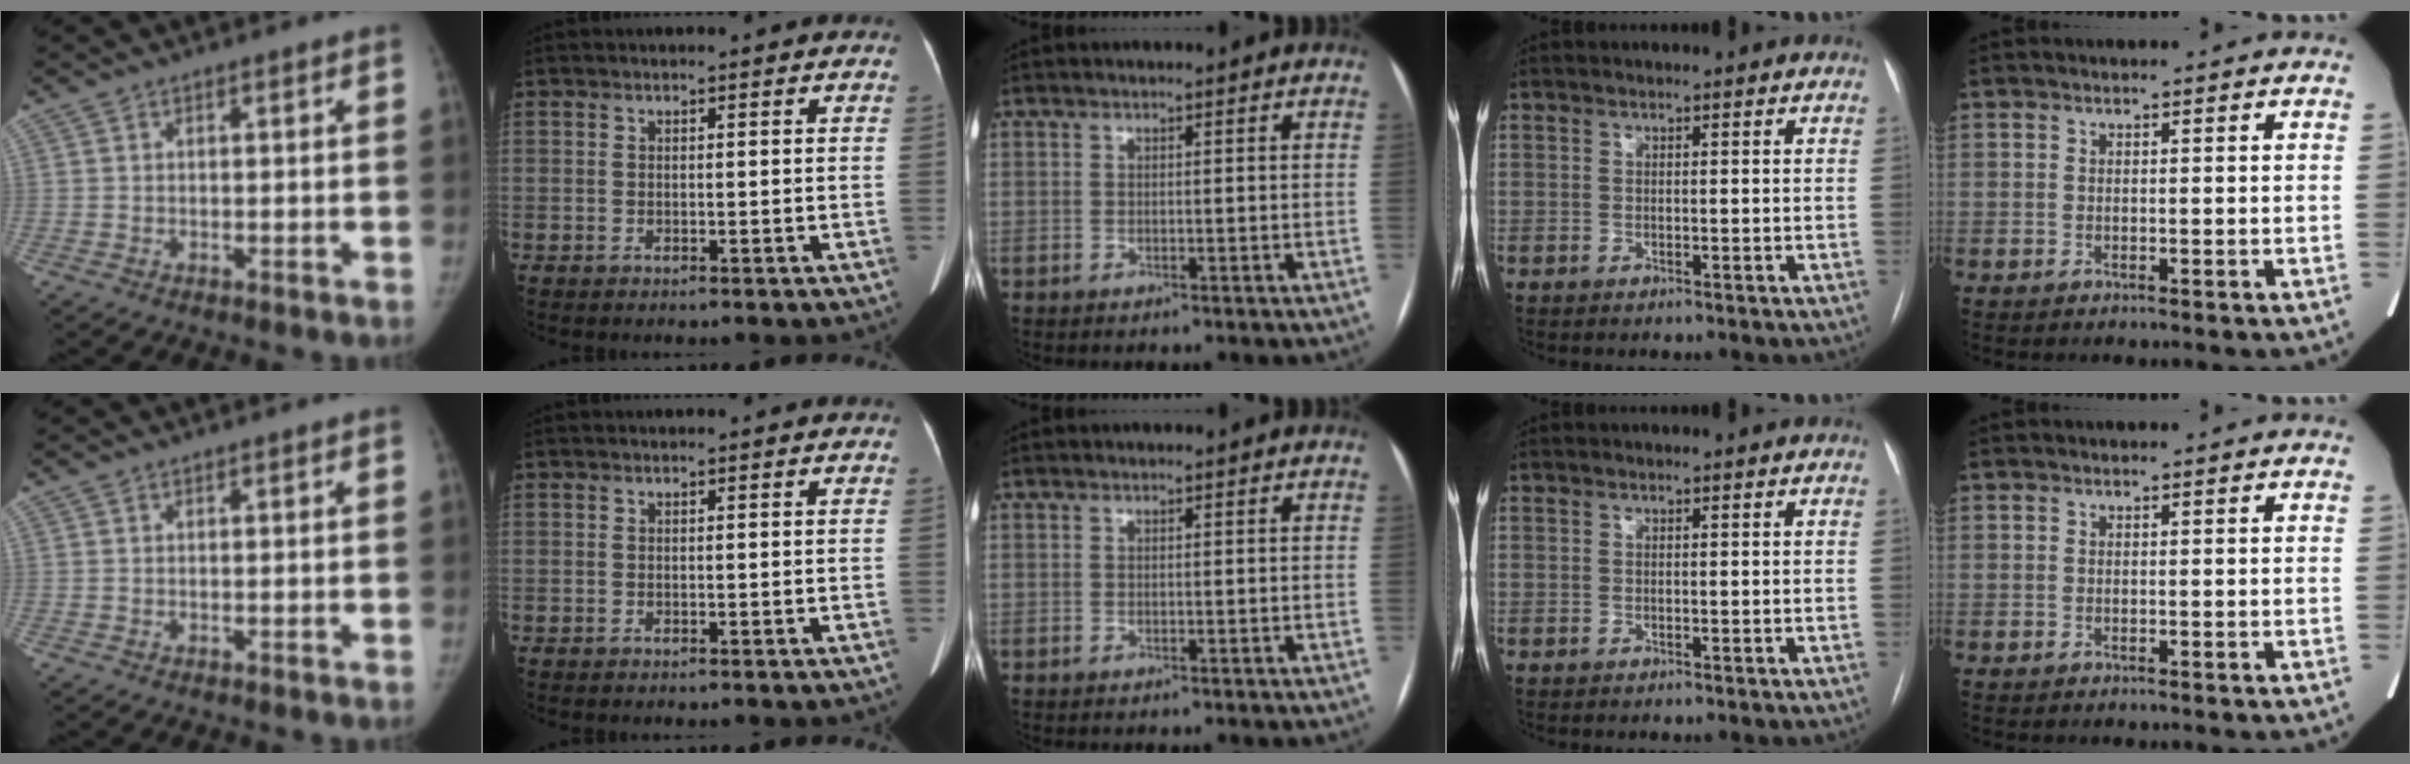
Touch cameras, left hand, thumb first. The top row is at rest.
{}